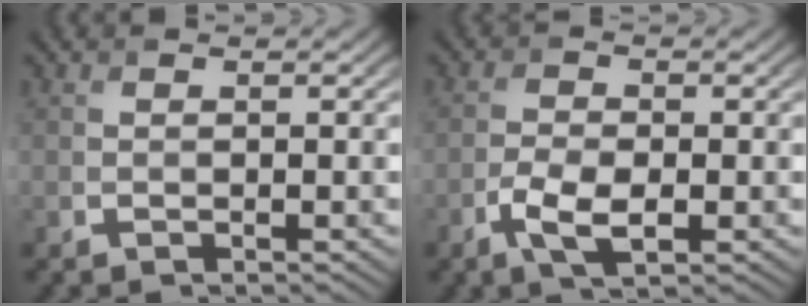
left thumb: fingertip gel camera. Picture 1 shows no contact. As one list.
[{"total": 4.4, "force": [-1.9, 2.0, 3.5], "torque": [-0.077, -0.003, -0.039]}]